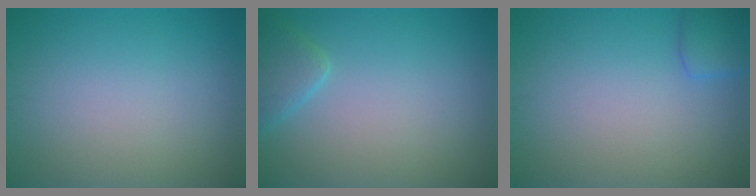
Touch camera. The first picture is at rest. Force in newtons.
{"total": 2.2, "press": 2.2, "slide": 0.1}
{"total": 2.0, "press": 2.0, "slide": 0.1}